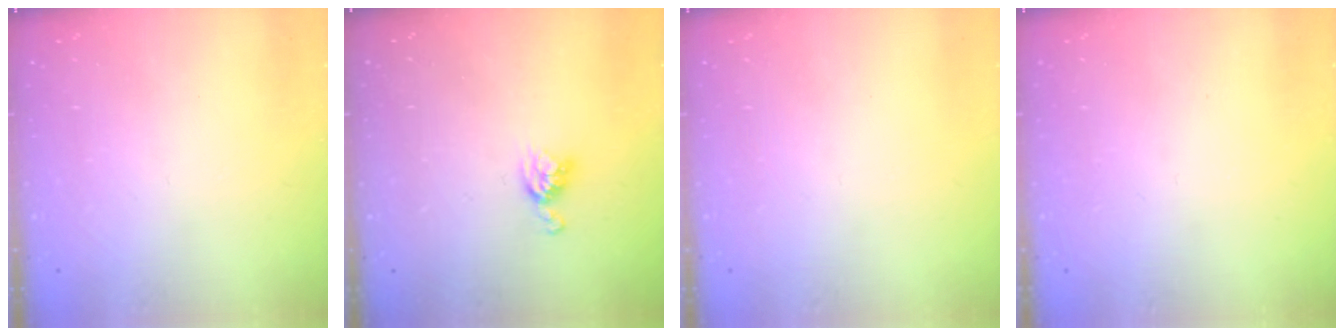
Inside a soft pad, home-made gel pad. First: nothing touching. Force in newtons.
{"total": 5.5, "press": 5.5, "slide": 0.1}
{"total": 0.0}
{"total": 0.0}